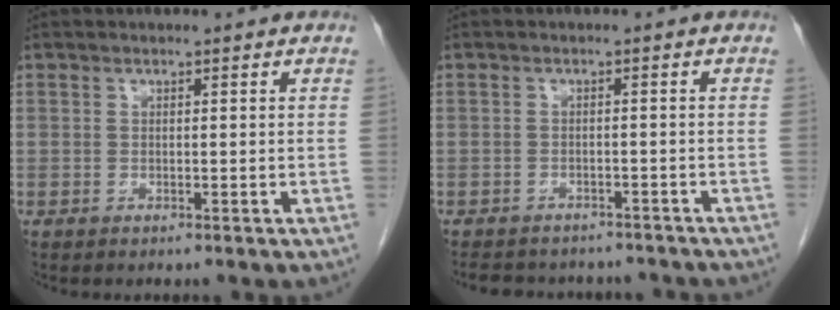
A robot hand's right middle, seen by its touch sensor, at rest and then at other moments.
{"total": 11.7, "force": [-10.3, 4.4, 3.4], "torque": [-0.065, 0.008, -0.117]}